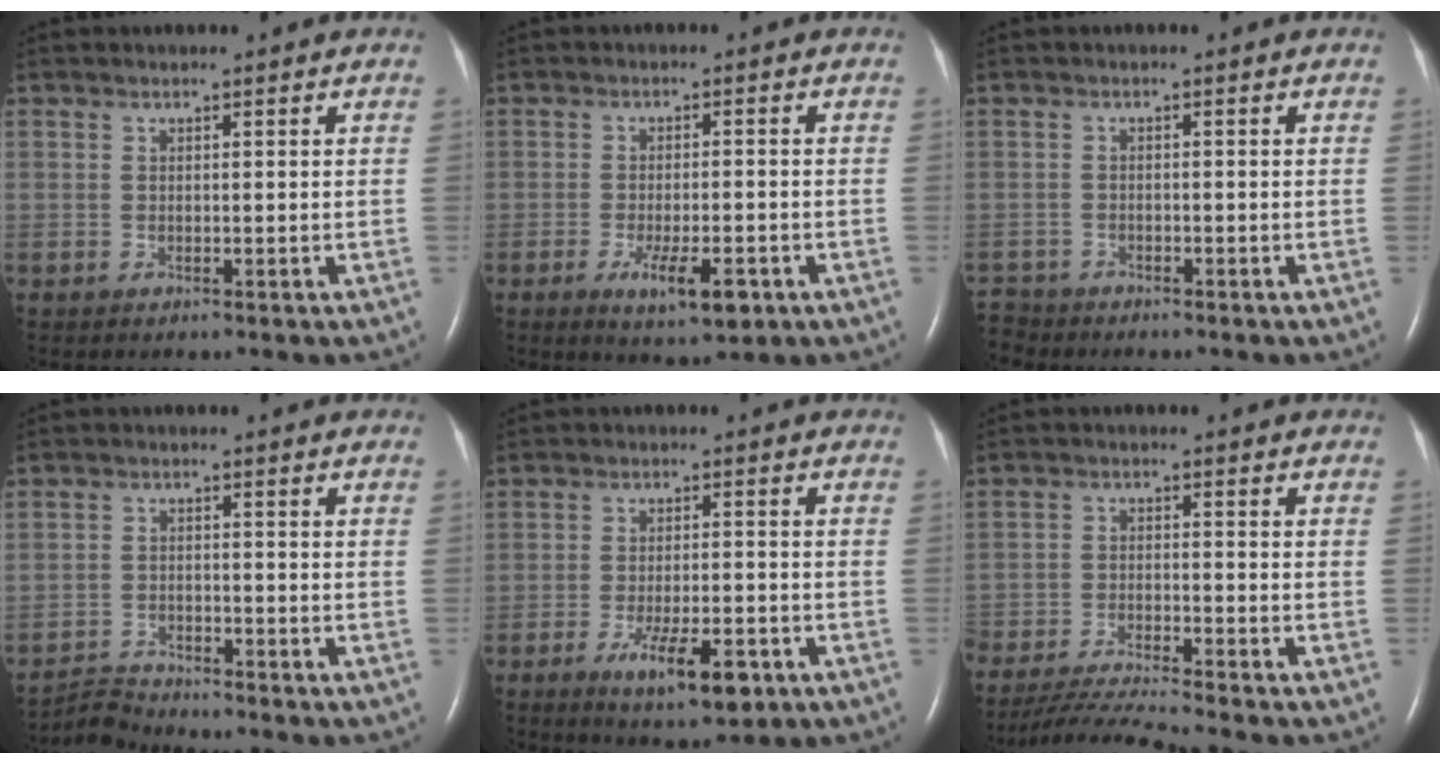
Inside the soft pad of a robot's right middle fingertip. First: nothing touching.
{"total": 6.4, "force": [-3.0, 1.7, 5.3], "torque": [-0.093, -0.009, -0.041]}
{"total": 2.8, "force": [-2.7, 0.6, -0.6], "torque": [0.011, -0.009, -0.051]}
{"total": 3.9, "force": [-3.7, -0.5, -1.0], "torque": [0.017, -0.015, -0.068]}
{"total": 8.1, "force": [-4.1, 2.2, 6.6], "torque": [-0.114, -0.012, -0.059]}
{"total": 9.3, "force": [-8.8, -1.7, 2.7], "torque": [-0.041, -0.019, -0.159]}